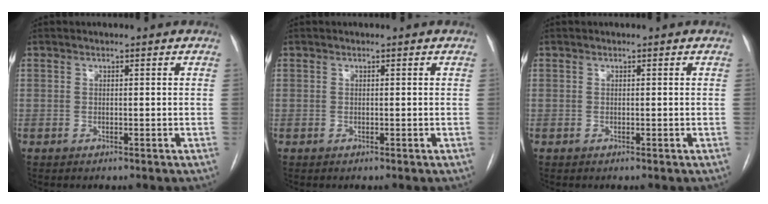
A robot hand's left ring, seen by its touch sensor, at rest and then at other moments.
{"total": 0.0}
{"total": 0.0}